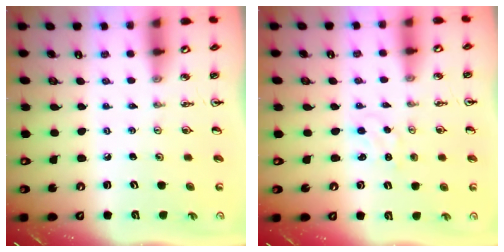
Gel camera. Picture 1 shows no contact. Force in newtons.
{"total": 1.2, "press": 1.1, "slide": 0.2}